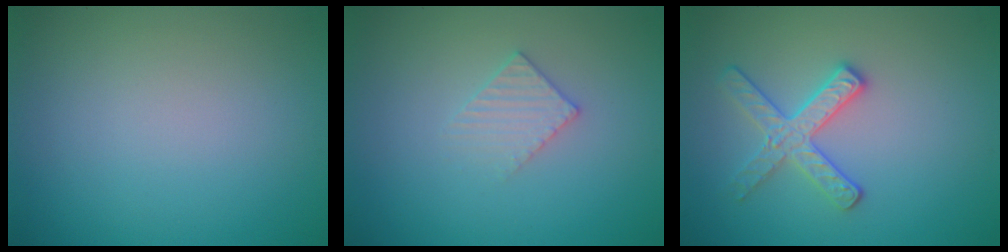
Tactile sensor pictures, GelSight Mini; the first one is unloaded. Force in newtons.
{"total": 1.9, "press": 1.9, "slide": 0.2}
{"total": 2.8, "press": 2.7, "slide": 0.6}